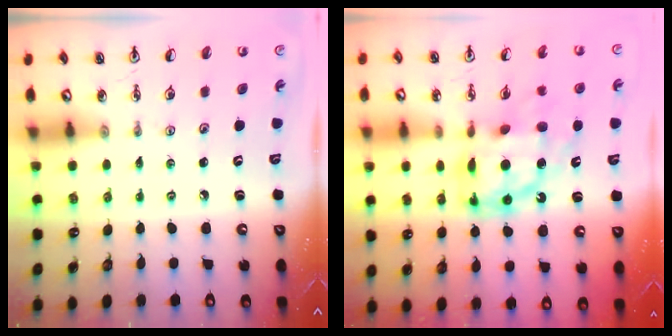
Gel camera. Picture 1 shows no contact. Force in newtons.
{"total": 14.5, "press": 14.5, "slide": 1.3}